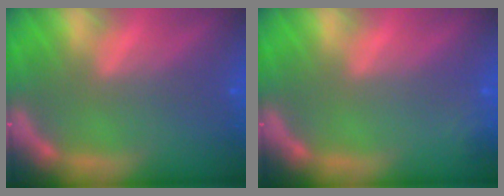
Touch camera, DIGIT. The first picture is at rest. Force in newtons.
{"total": 1.4}